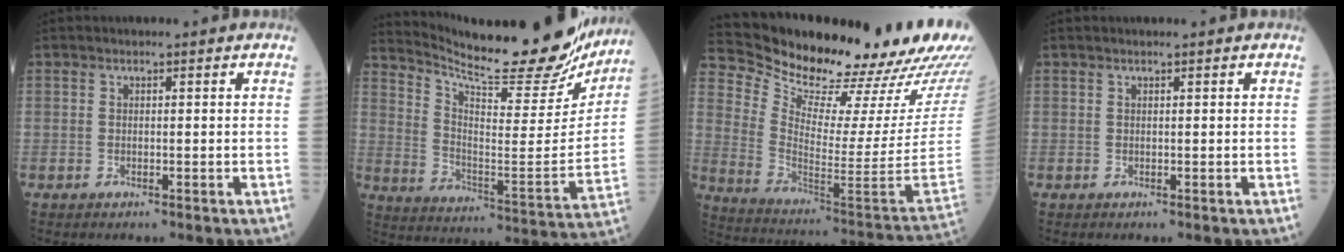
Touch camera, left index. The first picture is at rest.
{"total": 23.4, "force": [21.2, 3.6, 9.2], "torque": [-0.154, -0.074, 0.293]}
{"total": 30.6, "force": [26.8, 3.5, 14.4], "torque": [-0.241, -0.110, 0.357]}
{"total": 0.0}